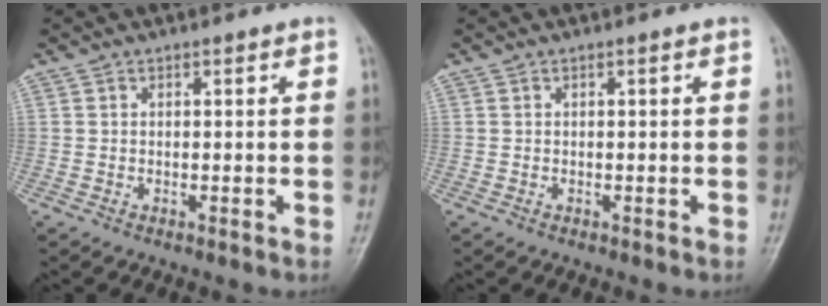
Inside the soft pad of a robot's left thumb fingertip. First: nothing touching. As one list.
[{"total": 0.0}]